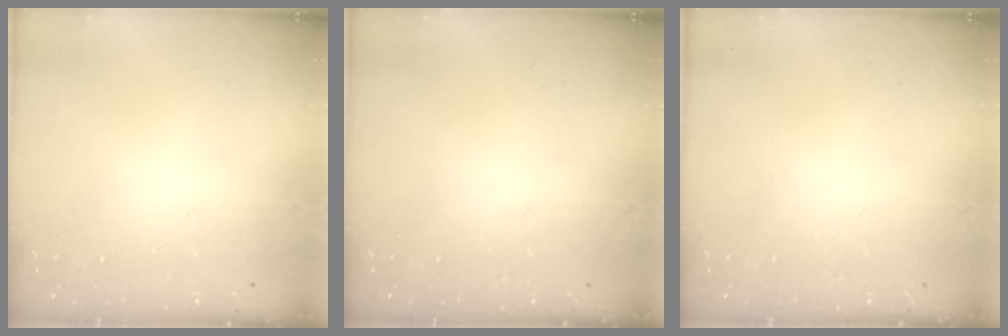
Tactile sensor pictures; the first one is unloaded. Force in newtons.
{"total": 0.0}
{"total": 0.0}